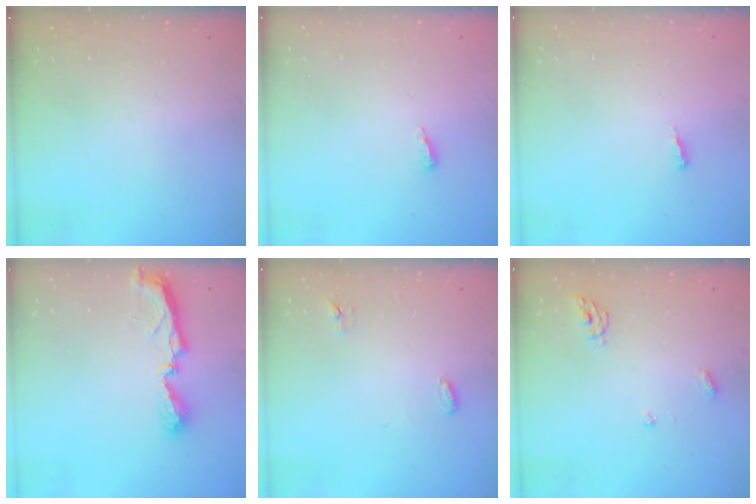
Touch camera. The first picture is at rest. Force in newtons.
{"total": 4.1, "press": 4.1, "slide": 0.4}
{"total": 3.1, "press": 3.1, "slide": 0.3}
{"total": 7.0, "press": 7.0, "slide": 0.2}
{"total": 3.9, "press": 3.7, "slide": 1.0}
{"total": 5.2, "press": 5.2, "slide": 0.3}